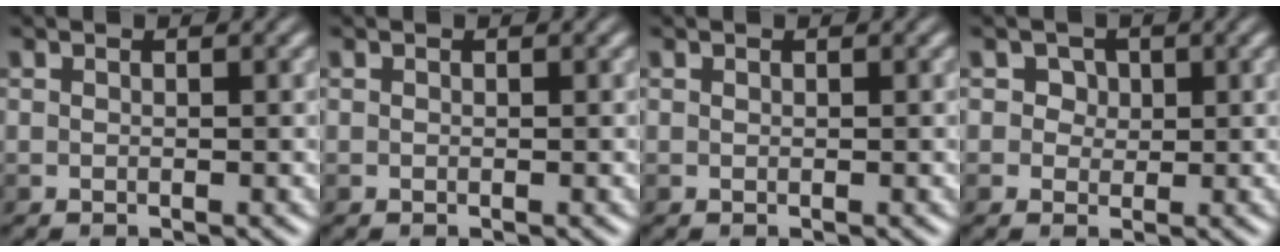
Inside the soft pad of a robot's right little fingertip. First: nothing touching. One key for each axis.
{"total": 0.0}
{"total": 0.0}
{"total": 2.0, "fx": 0.9, "fy": 1.6, "fz": 0.9, "tx": -0.010, "ty": 0.003, "tz": 0.011}